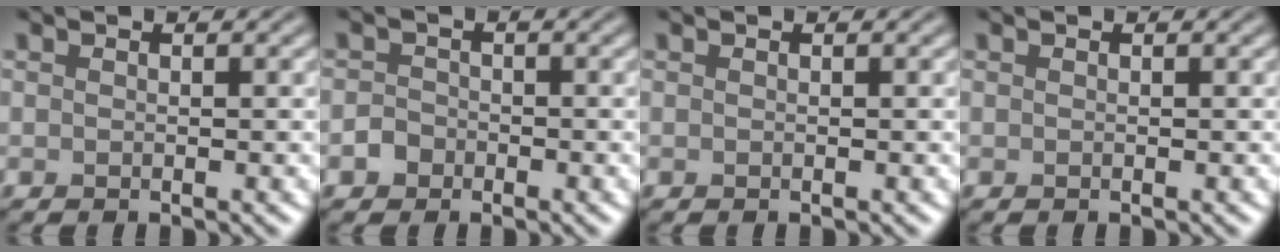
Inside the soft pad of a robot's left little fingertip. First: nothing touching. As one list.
[{"total": 1.5, "force": [-0.8, 1.2, 0.4], "torque": [-0.001, 0.002, -0.018]}, {"total": 0.0}, {"total": 0.0}]